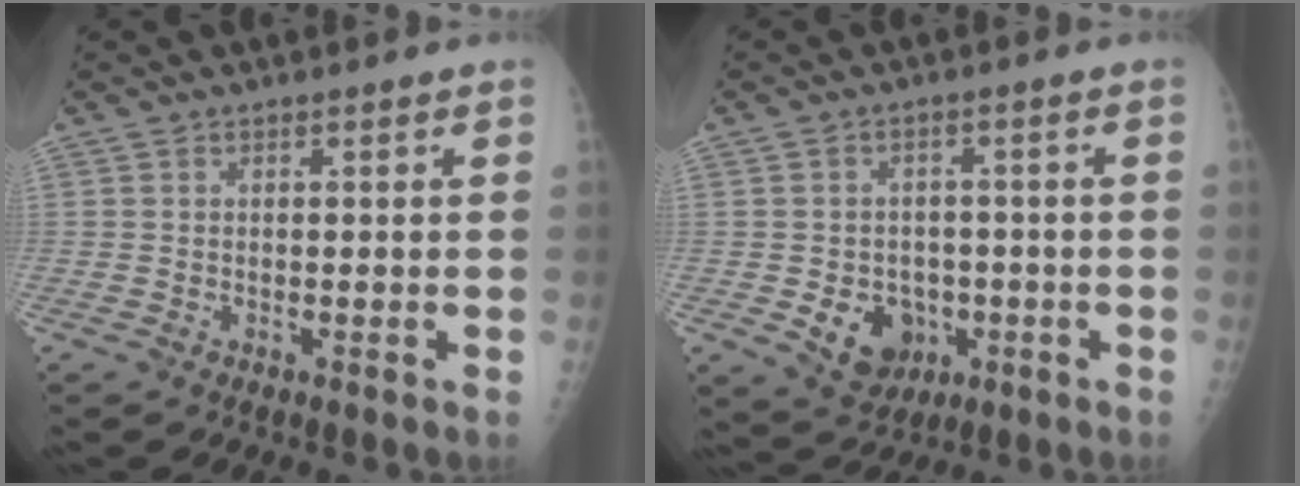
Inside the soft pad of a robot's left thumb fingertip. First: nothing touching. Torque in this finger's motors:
{"motor_torque": [-0.26, 0.32, 0.10, 0.05, 0.02]}